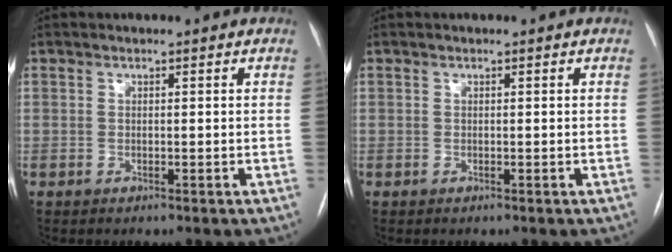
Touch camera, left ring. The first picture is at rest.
{"total": 0.0}